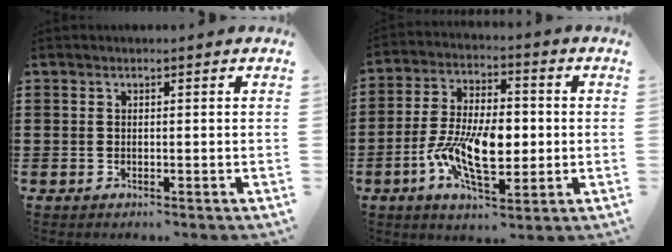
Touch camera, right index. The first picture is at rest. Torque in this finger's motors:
{"motor_torque": [2.14, 0.00, 1.05, 0.21]}